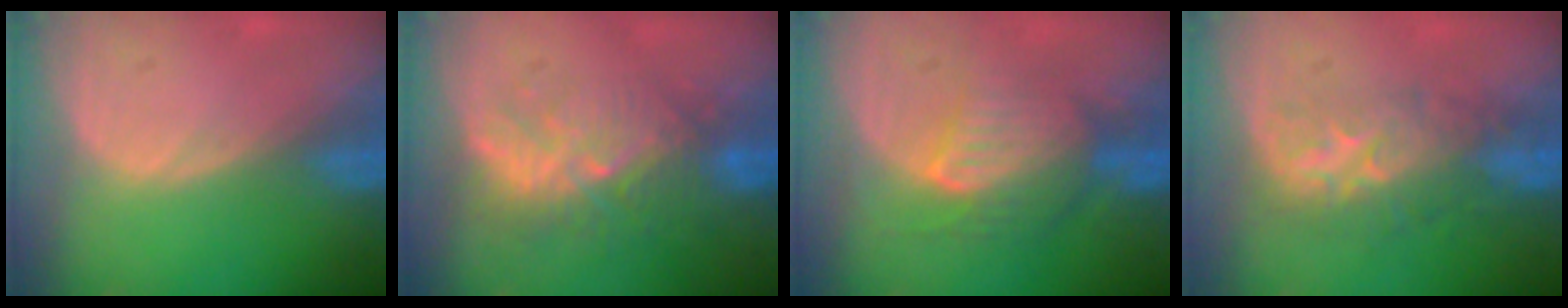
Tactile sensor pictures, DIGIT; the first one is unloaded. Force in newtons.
{"total": 9.1, "press": 8.4, "slide": 3.4}
{"total": 7.7, "press": 7.7, "slide": 0.5}
{"total": 8.0, "press": 7.8, "slide": 2.1}